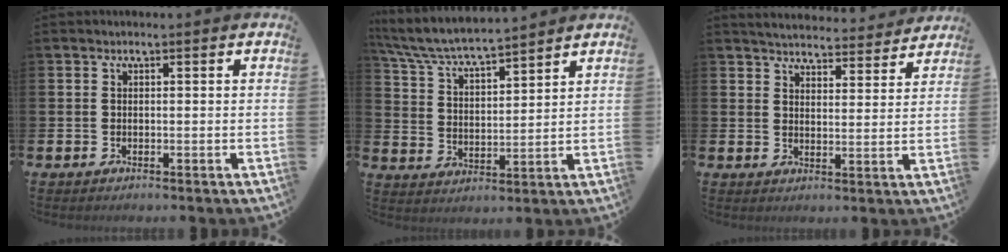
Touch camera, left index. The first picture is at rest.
{"total": 6.7, "force": [6.4, 0.5, 1.8], "torque": [-0.065, -0.041, 0.111]}
{"total": 4.8, "force": [4.7, 0.7, 0.2], "torque": [-0.018, -0.037, 0.083]}